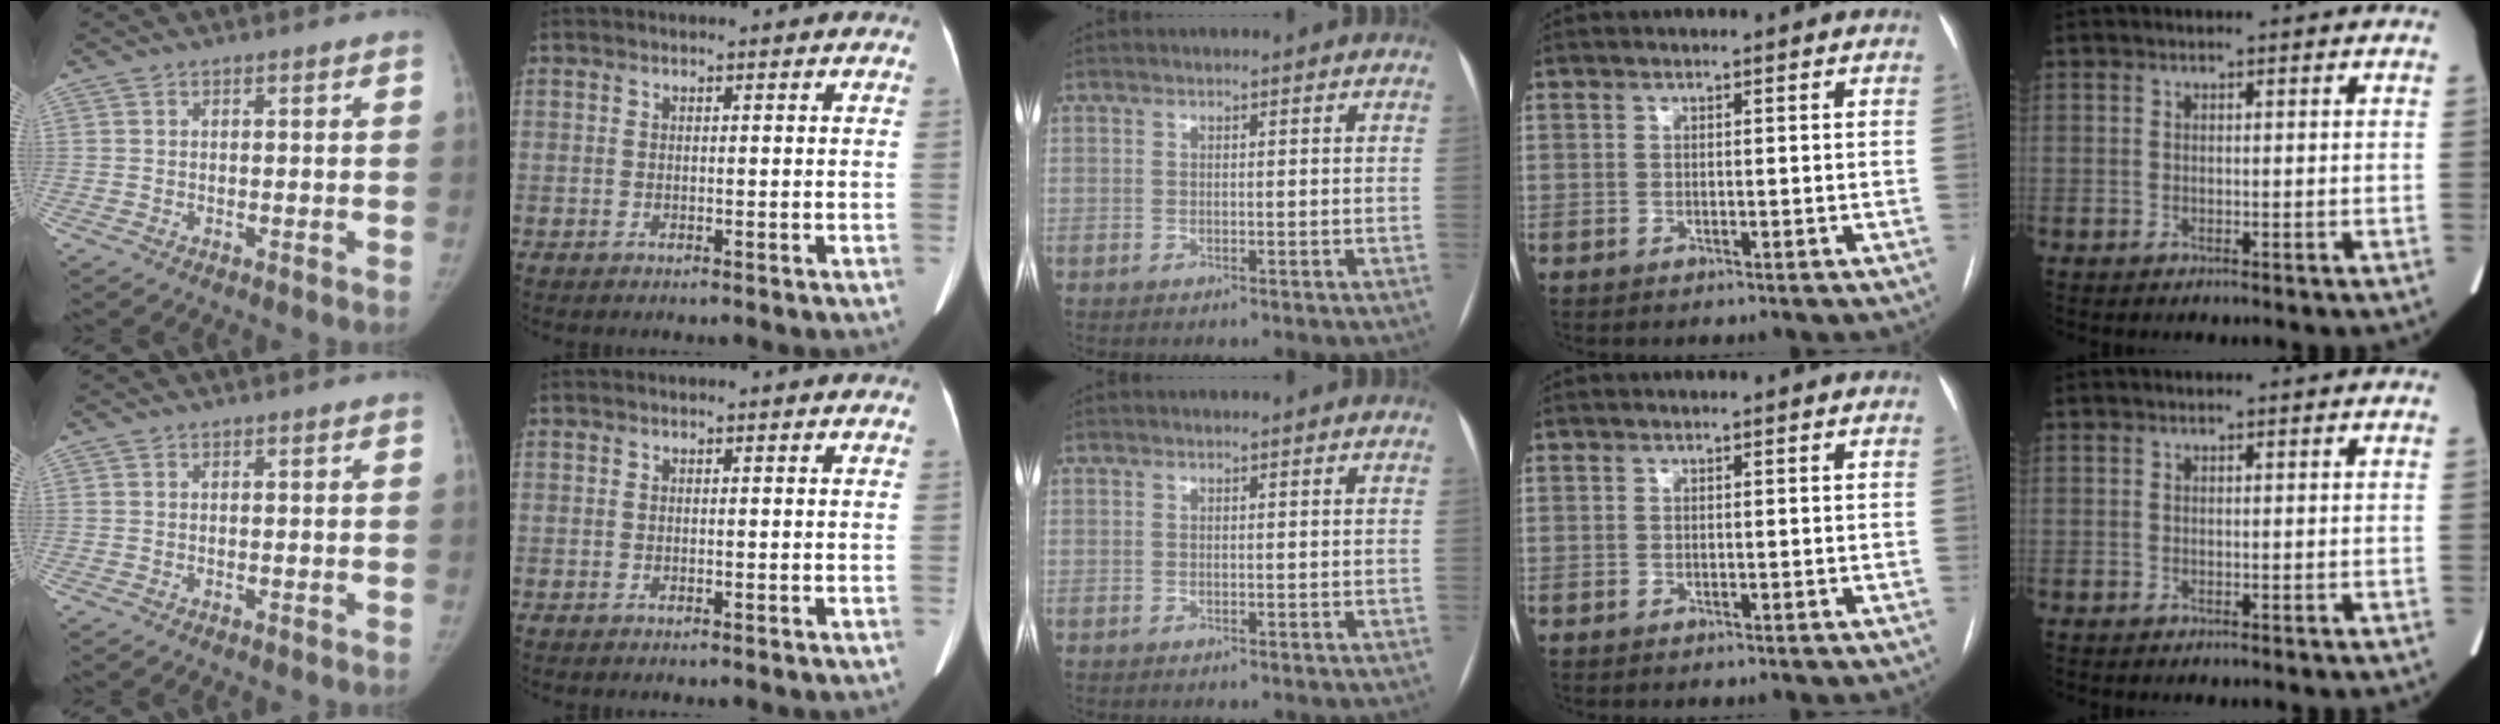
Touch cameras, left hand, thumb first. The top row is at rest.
{}